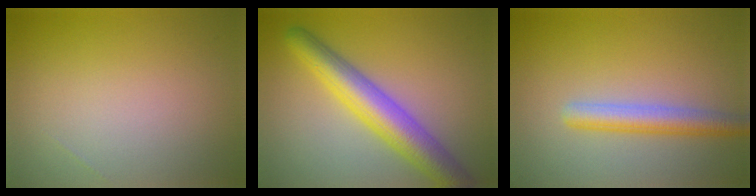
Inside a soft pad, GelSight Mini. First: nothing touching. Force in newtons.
{"total": 6.4, "press": 6.4, "slide": 0.3}
{"total": 3.3, "press": 3.3, "slide": 0.1}